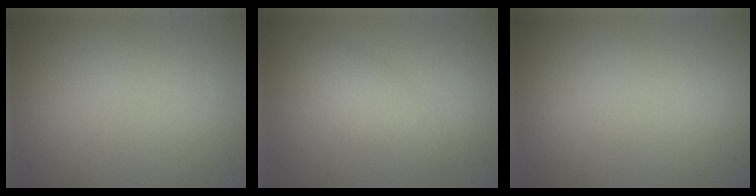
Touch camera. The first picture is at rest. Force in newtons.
{"total": 2.5, "press": 2.5, "slide": 0.1}
{"total": 0.0}